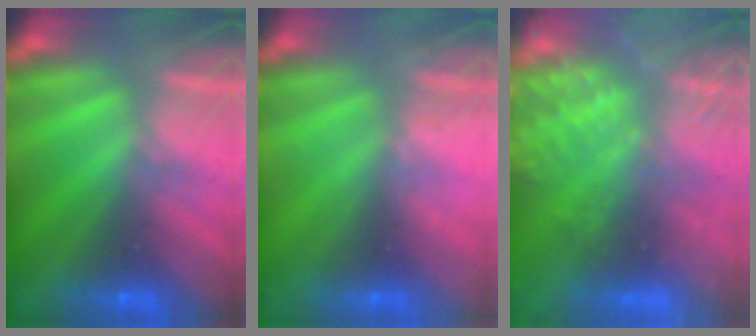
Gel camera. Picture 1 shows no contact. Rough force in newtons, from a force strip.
{"total": 2.2}
{"total": 7.7}